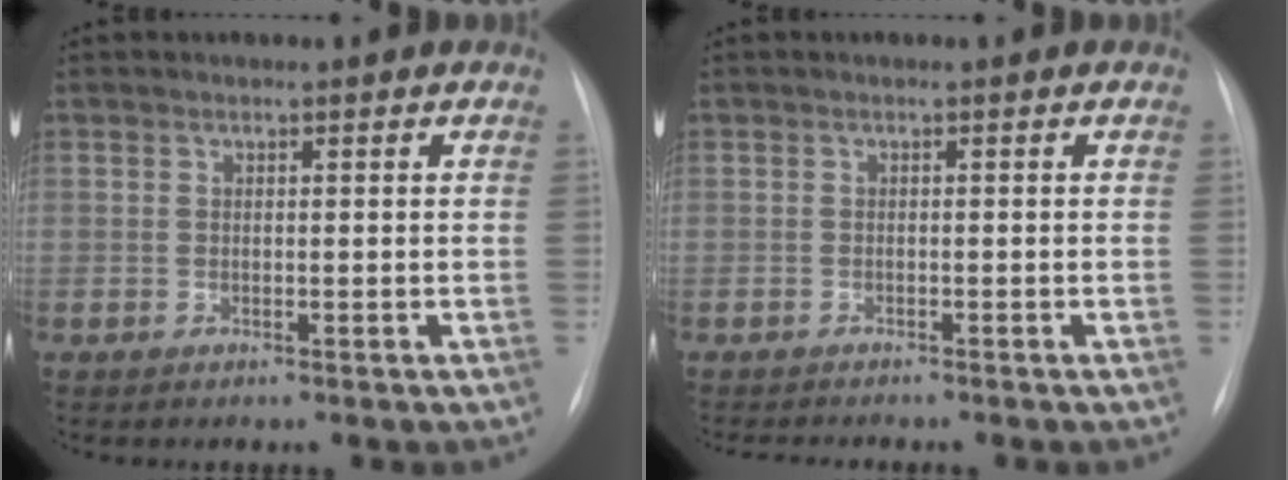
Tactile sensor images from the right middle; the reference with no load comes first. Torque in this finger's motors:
{"motor_torque": [0.04, -0.04, 0.00, 0.00]}